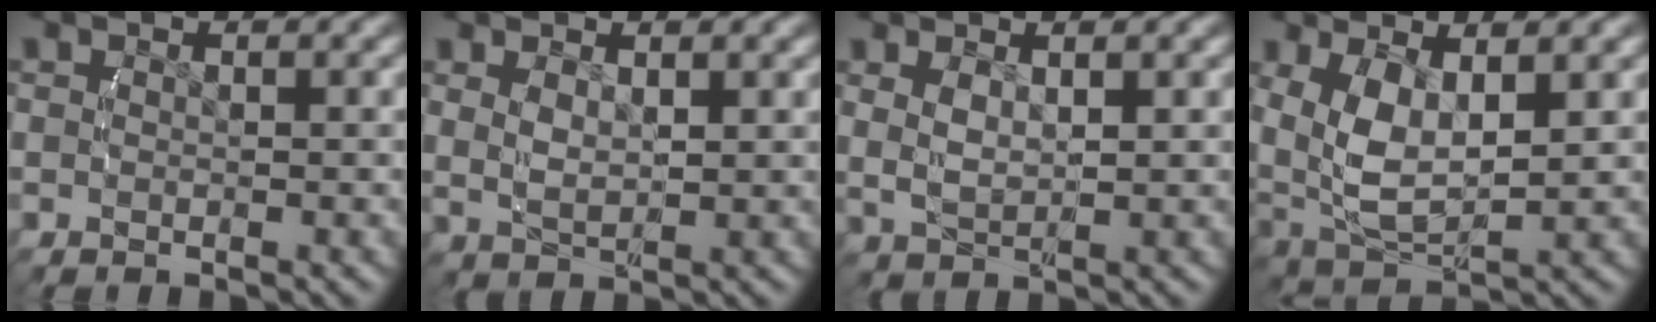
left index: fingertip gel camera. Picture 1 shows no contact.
{"total": 2.6, "force": [1.2, 1.1, 2.0], "torque": [-0.041, -0.001, 0.026]}
{"total": 3.0, "force": [1.3, 1.7, 2.2], "torque": [-0.044, -0.001, 0.026]}
{"total": 6.9, "force": [0.8, 4.7, 4.9], "torque": [-0.128, -0.030, 0.030]}